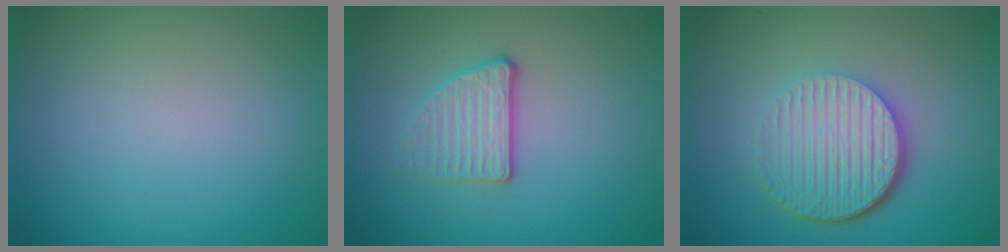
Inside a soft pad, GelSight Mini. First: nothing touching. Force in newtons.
{"total": 3.0, "press": 2.3, "slide": 1.9}
{"total": 6.6, "press": 4.4, "slide": 4.9}